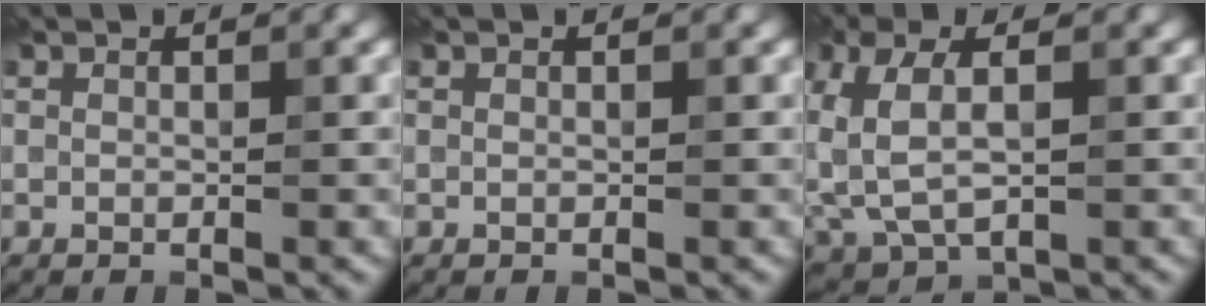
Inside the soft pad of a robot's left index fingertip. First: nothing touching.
{"total": 0.0}
{"total": 5.6, "force": [0.0, 3.5, 4.3], "torque": [-0.111, 0.006, 0.004]}